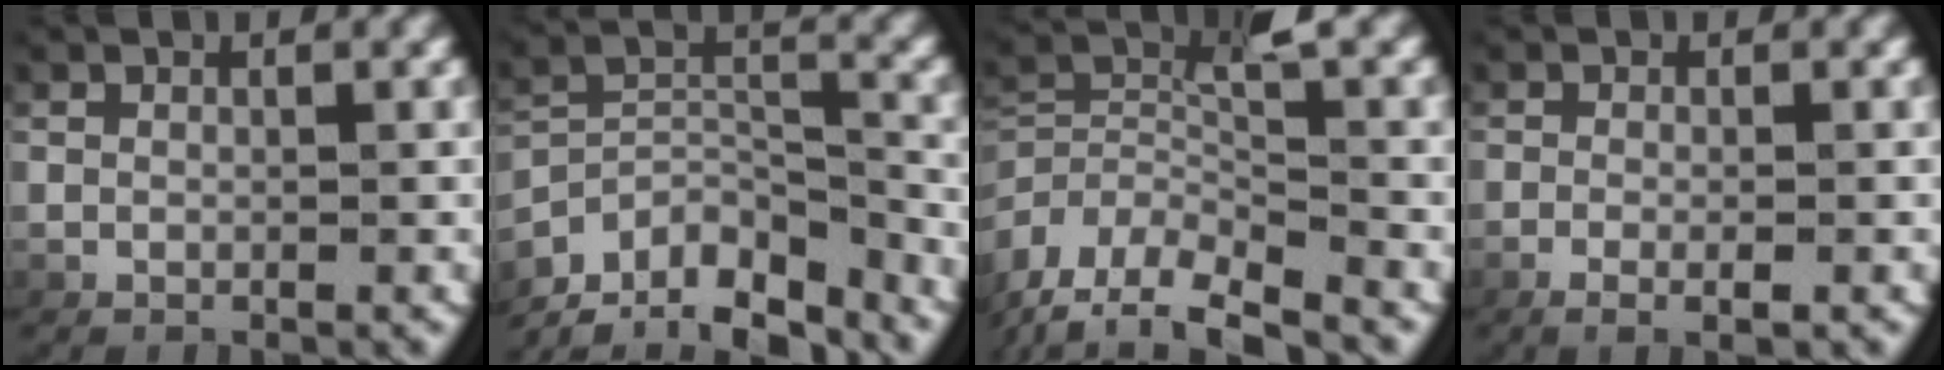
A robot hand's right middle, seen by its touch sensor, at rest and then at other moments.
{"total": 11.5, "force": [-6.9, 6.7, 6.3], "torque": [-0.119, -0.052, -0.091]}
{"total": 7.4, "force": [-2.7, 5.0, 4.7], "torque": [-0.108, -0.017, -0.043]}
{"total": 2.3, "force": [-1.3, 0.7, 1.7], "torque": [-0.046, -0.003, -0.020]}